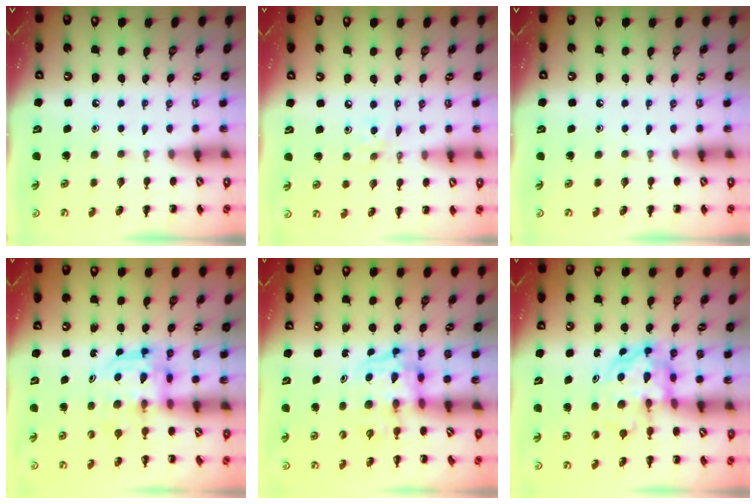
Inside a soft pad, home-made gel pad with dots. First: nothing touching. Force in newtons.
{"total": 3.0, "press": 2.9, "slide": 0.9}
{"total": 0.0}
{"total": 3.1, "press": 3.1, "slide": 0.2}
{"total": 3.3, "press": 3.2, "slide": 0.6}
{"total": 5.0, "press": 4.9, "slide": 1.2}